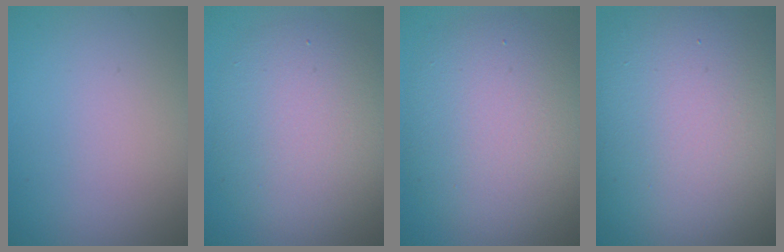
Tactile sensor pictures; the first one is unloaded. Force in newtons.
{"total": 7.6, "press": 7.6, "slide": 0.4}
{"total": 9.3, "press": 9.3, "slide": 0.3}
{"total": 19.2, "press": 19.2, "slide": 1.4}